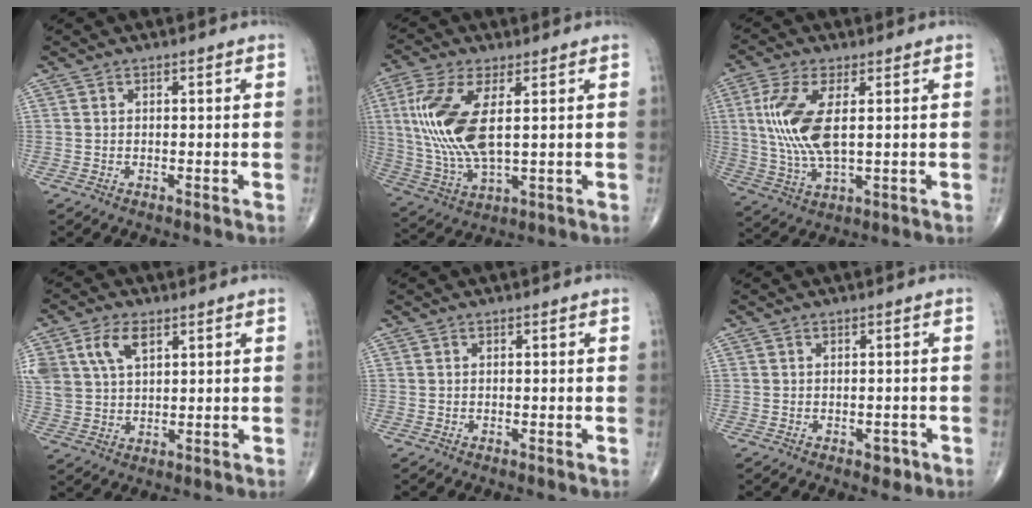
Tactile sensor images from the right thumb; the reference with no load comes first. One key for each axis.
{"total": 15.2, "fx": 2.7, "fy": 6.3, "fz": 13.6, "tx": -0.310, "ty": -0.011, "tz": 0.060}
{"total": 11.9, "fx": 1.9, "fy": 4.8, "fz": 10.8, "tx": -0.247, "ty": -0.008, "tz": 0.043}
{"total": 8.9, "fx": 4.1, "fy": 5.0, "fz": 6.1, "tx": -0.124, "ty": -0.005, "tz": 0.084}
{"total": 0.0}
{"total": 1.7, "fx": -0.9, "fy": 1.1, "fz": 0.9, "tx": 0.000, "ty": 0.003, "tz": -0.010}